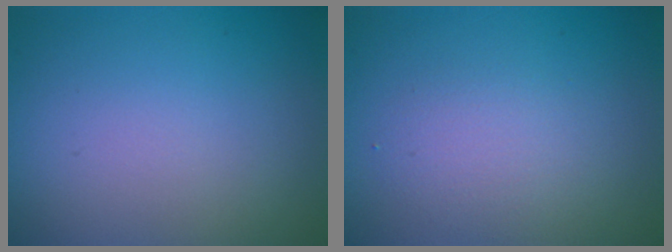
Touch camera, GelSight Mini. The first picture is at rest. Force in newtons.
{"total": 1.9, "press": 1.9, "slide": 0.0}